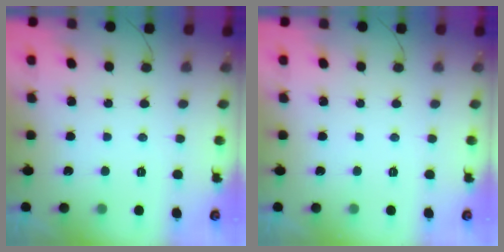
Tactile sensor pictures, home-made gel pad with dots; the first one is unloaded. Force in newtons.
{"total": 0.0}